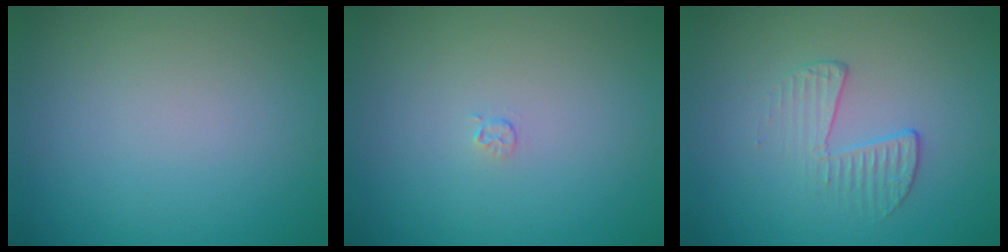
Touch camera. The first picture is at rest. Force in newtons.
{"total": 0.6, "press": 0.3, "slide": 0.6}
{"total": 2.1, "press": 1.0, "slide": 1.8}